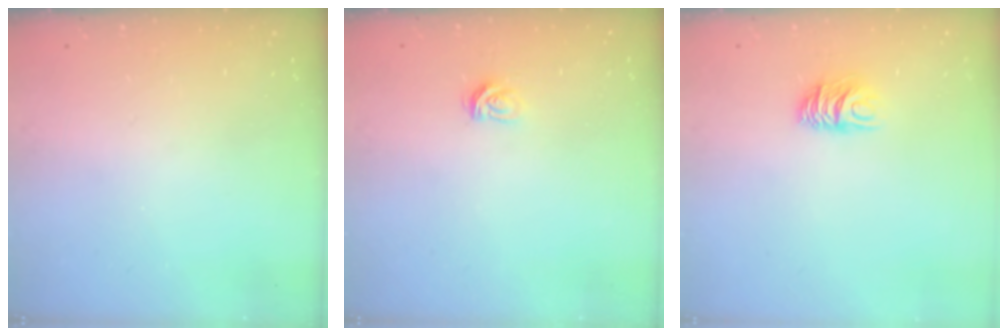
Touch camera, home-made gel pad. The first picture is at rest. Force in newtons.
{"total": 3.4, "press": 3.4, "slide": 0.4}
{"total": 6.7, "press": 6.7, "slide": 0.7}